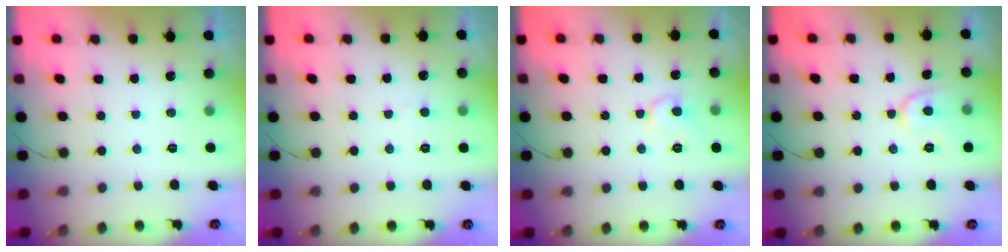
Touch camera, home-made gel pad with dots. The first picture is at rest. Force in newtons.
{"total": 2.5, "press": 2.5, "slide": 0.2}
{"total": 7.4, "press": 7.4, "slide": 0.7}
{"total": 7.3, "press": 7.3, "slide": 0.8}